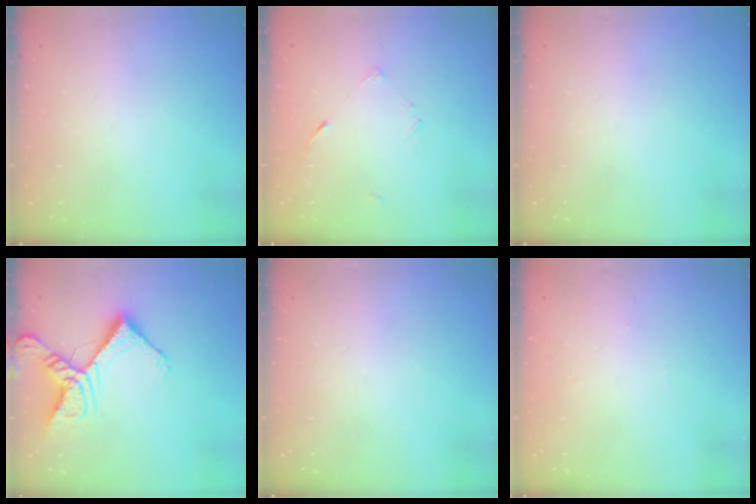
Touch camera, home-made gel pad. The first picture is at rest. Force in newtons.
{"total": 3.5, "press": 3.5, "slide": 0.3}
{"total": 0.0}
{"total": 15.1, "press": 15.0, "slide": 1.7}
{"total": 0.0}
{"total": 0.0}